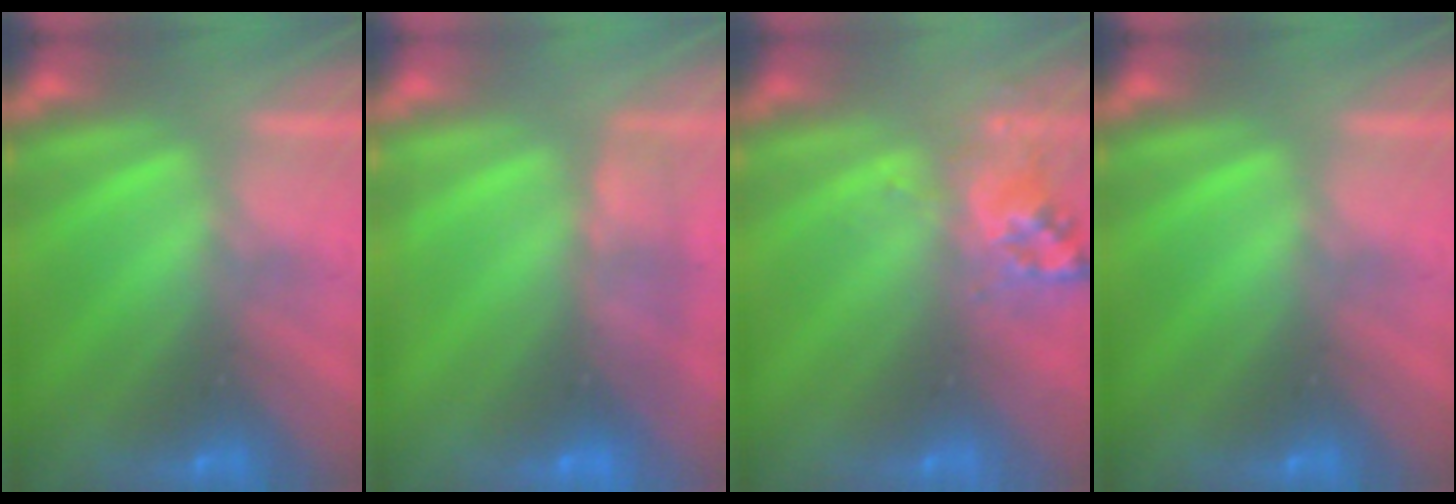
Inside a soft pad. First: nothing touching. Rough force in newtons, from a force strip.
{"total": 2.3}
{"total": 2.6}
{"total": 0.0}